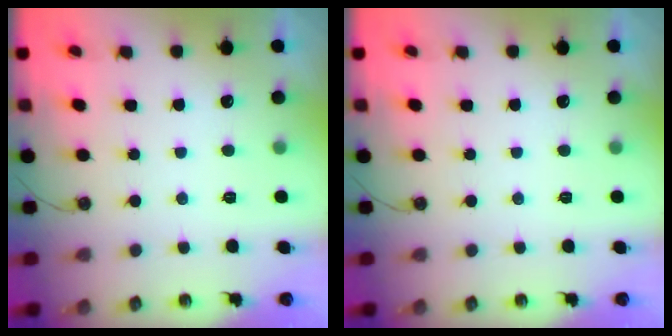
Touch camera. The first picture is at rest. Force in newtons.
{"total": 0.0}